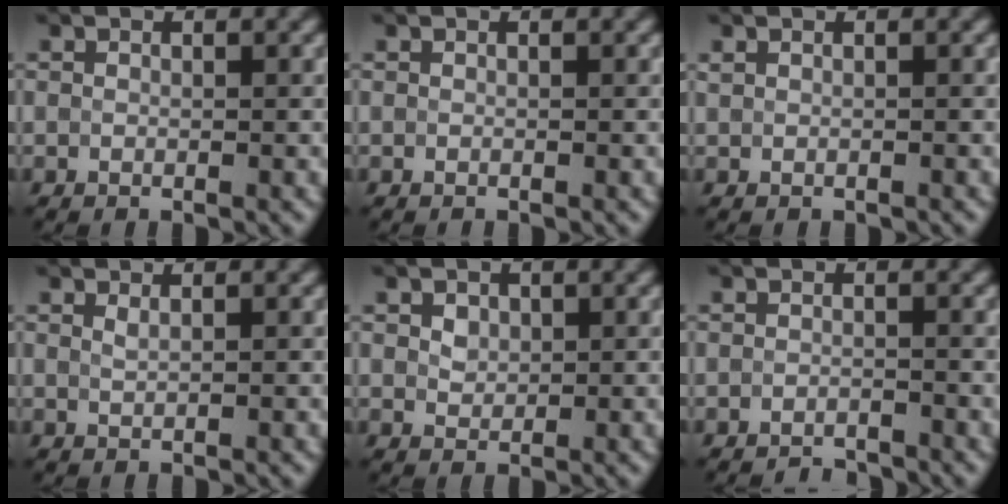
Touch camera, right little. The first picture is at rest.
{"total": 0.0}
{"total": 0.0}
{"total": 0.7, "force": [0.4, 0.2, 0.5], "torque": [-0.010, 0.001, 0.009]}
{"total": 1.4, "force": [0.5, 1.1, 0.6], "torque": [-0.012, 0.000, 0.011]}
{"total": 1.5, "force": [-1.5, 0.1, 0.3], "torque": [0.001, 0.000, -0.028]}